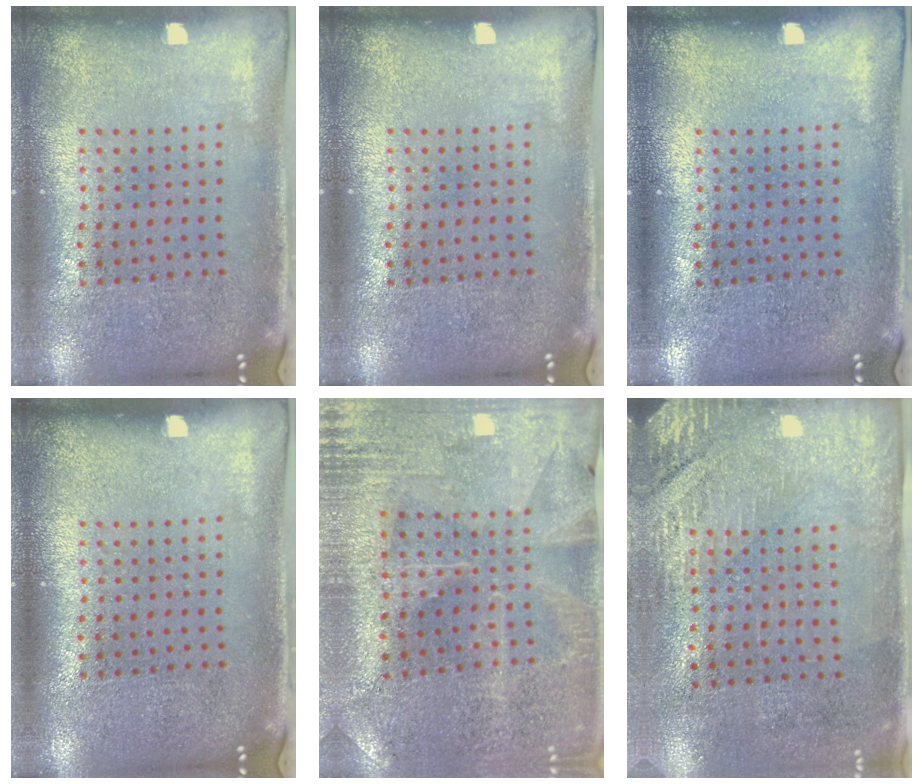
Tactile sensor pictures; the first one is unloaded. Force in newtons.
{"total": 0.0}
{"total": 0.0}
{"total": 0.0}
{"total": 0.9, "press": 0.8, "slide": 0.3}
{"total": 2.9, "press": 2.5, "slide": 1.4}